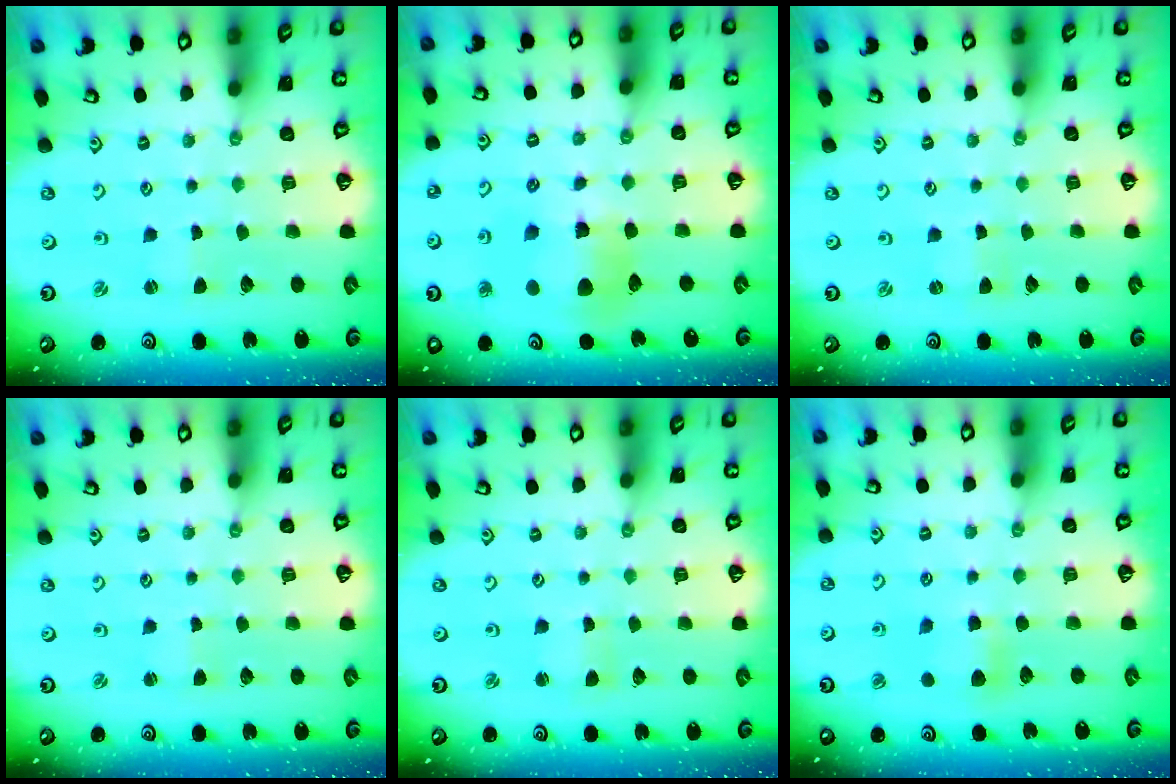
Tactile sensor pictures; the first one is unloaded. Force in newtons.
{"total": 11.0, "press": 10.9, "slide": 1.4}
{"total": 0.0}
{"total": 1.6, "press": 1.6, "slide": 0.3}
{"total": 1.4, "press": 1.3, "slide": 0.3}
{"total": 6.2, "press": 6.2, "slide": 0.8}